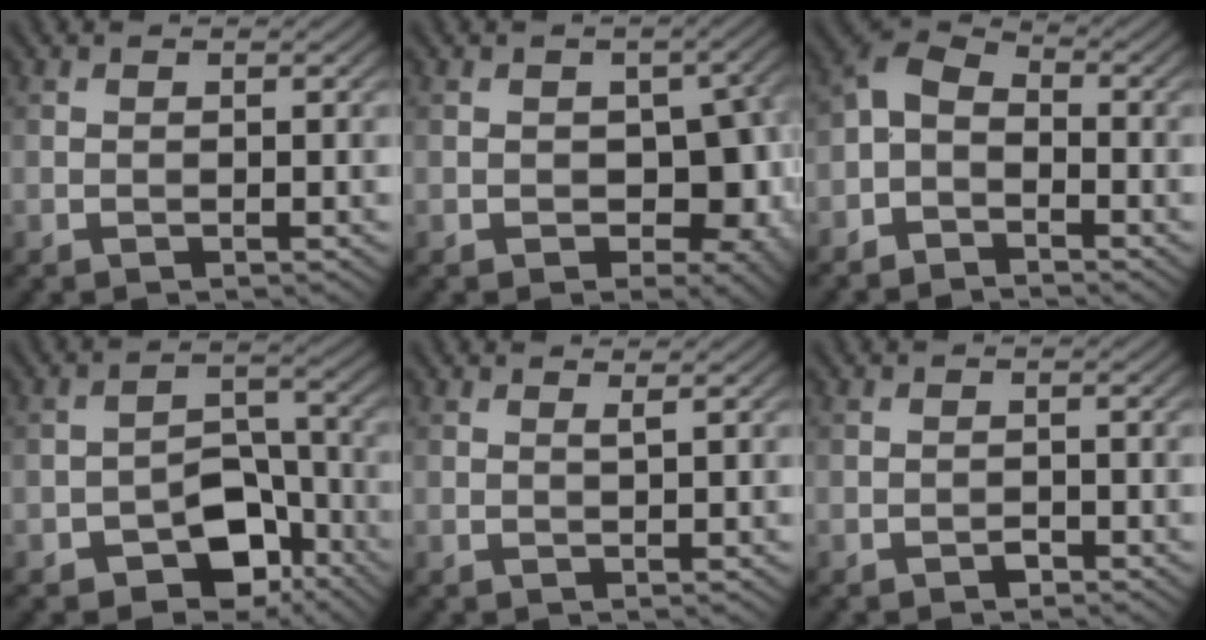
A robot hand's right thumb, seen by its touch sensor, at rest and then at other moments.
{"total": 8.0, "force": [-0.9, 5.4, 5.8], "torque": [-0.078, -0.021, -0.006]}
{"total": 4.7, "force": [-2.4, 2.9, 2.9], "torque": [-0.066, 0.004, -0.061]}
{"total": 8.6, "force": [-4.6, 5.4, 4.9], "torque": [-0.075, -0.004, -0.080]}
{"total": 0.8, "force": [0.6, 0.0, 0.5], "torque": [-0.013, 0.001, 0.010]}
{"total": 0.8, "force": [-0.6, 0.4, 0.4], "torque": [-0.004, 0.001, -0.011]}